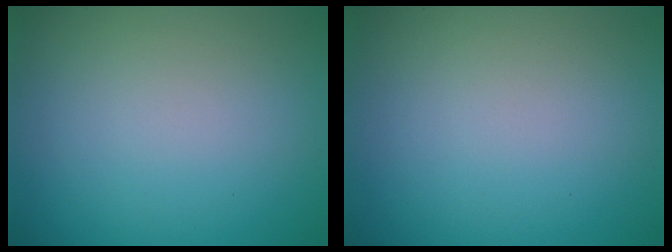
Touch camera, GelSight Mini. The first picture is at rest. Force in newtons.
{"total": 0.0}